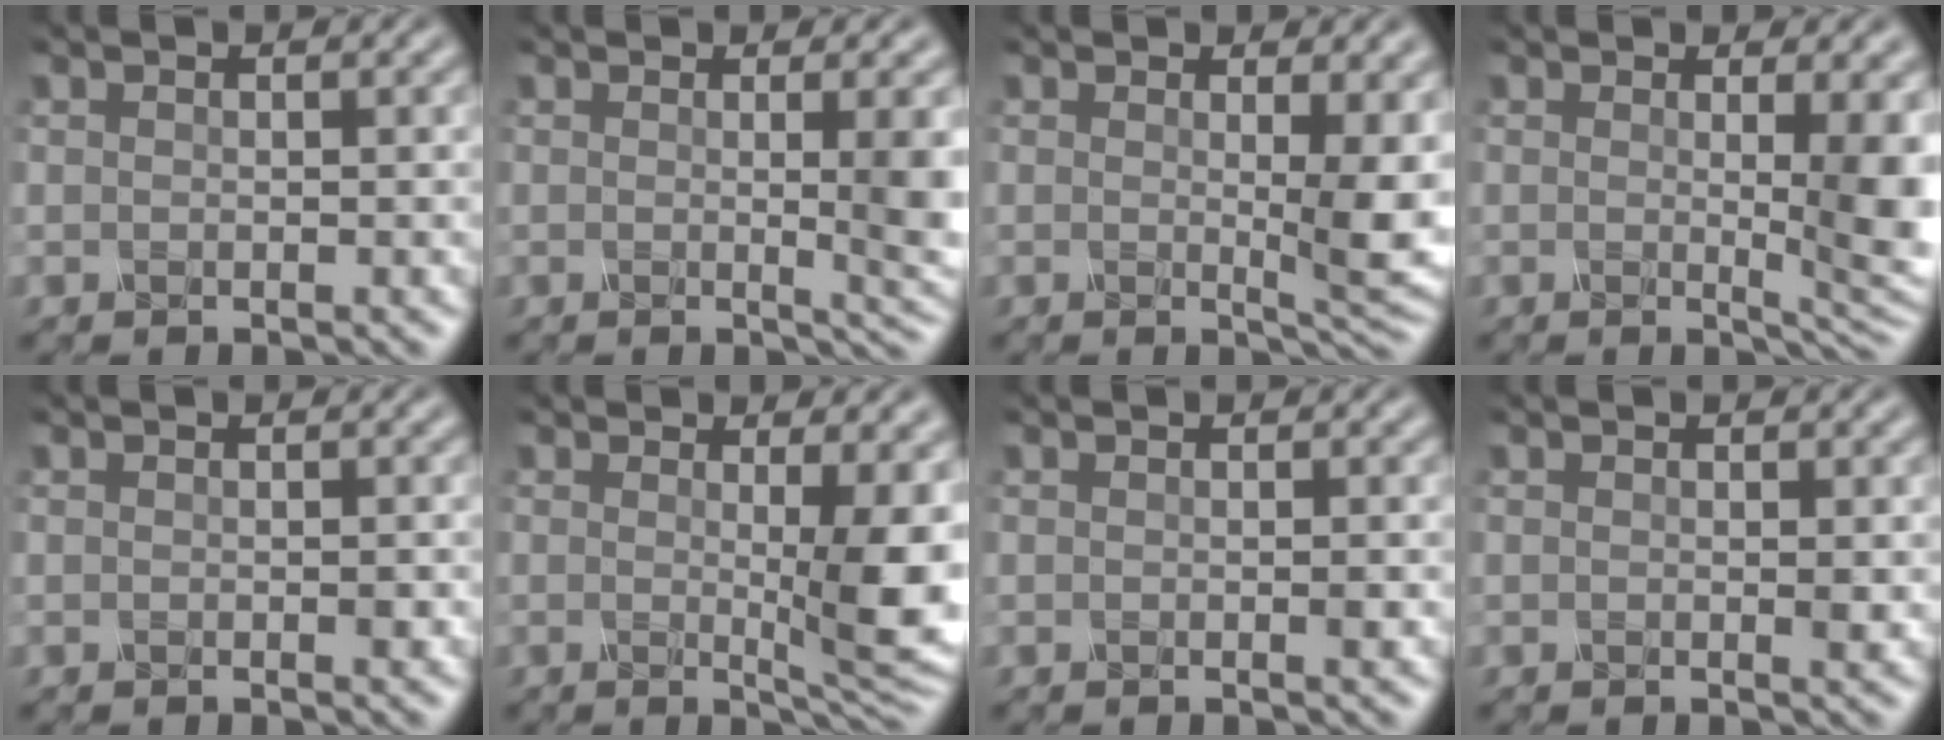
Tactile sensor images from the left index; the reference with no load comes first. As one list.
[{"total": 3.8, "force": [0.5, 1.0, 3.7], "torque": [-0.039, -0.008, 0.004]}, {"total": 4.4, "force": [1.0, 1.1, 4.2], "torque": [-0.058, -0.011, 0.016]}, {"total": 5.5, "force": [0.9, 1.5, 5.2], "torque": [-0.060, -0.013, 0.014]}, {"total": 0.0}, {"total": 6.0, "force": [0.6, 1.4, 5.9], "torque": [-0.076, -0.012, 0.010]}, {"total": 0.0}, {"total": 0.5, "force": [0.2, 0.2, 0.4], "torque": [-0.010, -0.001, 0.004]}]